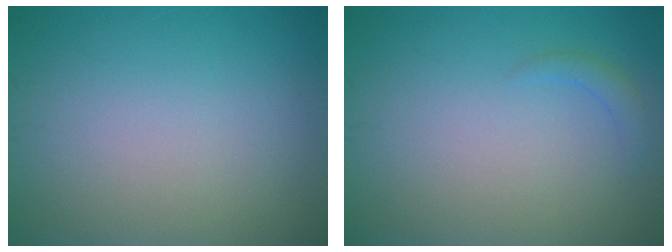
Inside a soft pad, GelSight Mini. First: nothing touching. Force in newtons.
{"total": 1.1, "press": 1.1, "slide": 0.1}